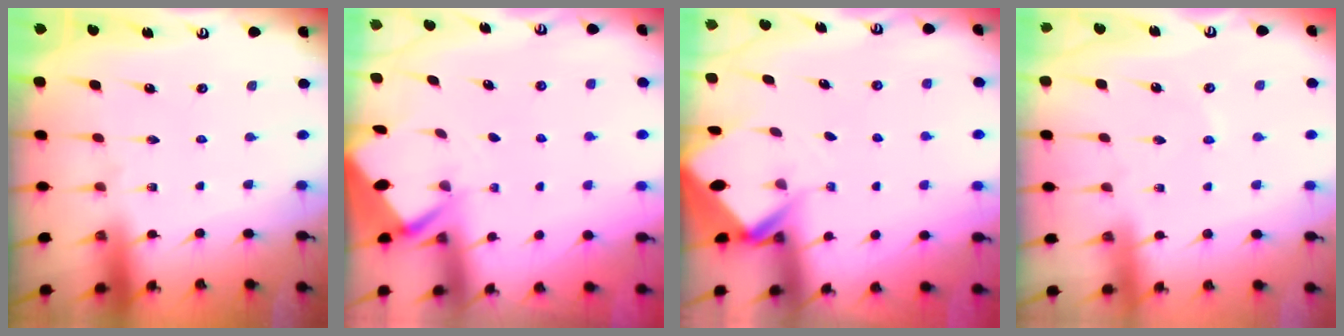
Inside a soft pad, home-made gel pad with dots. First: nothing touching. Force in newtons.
{"total": 2.7, "press": 2.7, "slide": 0.3}
{"total": 3.2, "press": 3.2, "slide": 0.3}
{"total": 1.3, "press": 1.3, "slide": 0.2}